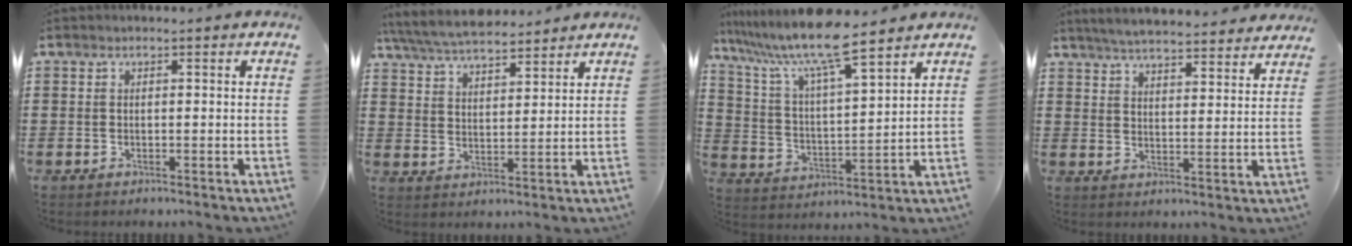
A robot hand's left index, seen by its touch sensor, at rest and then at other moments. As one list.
[{"total": 6.1, "force": [5.8, 1.1, 1.7], "torque": [-0.057, -0.019, 0.103]}, {"total": 9.6, "force": [8.2, 0.1, 5.1], "torque": [-0.130, -0.048, 0.136]}, {"total": 5.3, "force": [5.1, -0.2, 1.1], "torque": [-0.041, -0.026, 0.090]}]